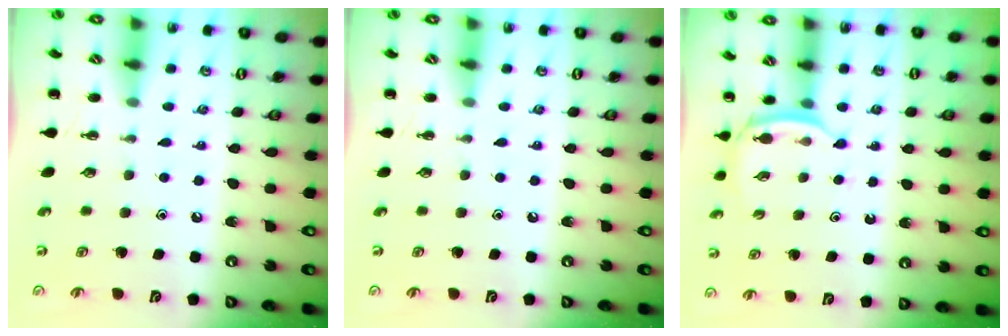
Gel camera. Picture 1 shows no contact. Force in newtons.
{"total": 0.0}
{"total": 3.6, "press": 3.4, "slide": 1.1}